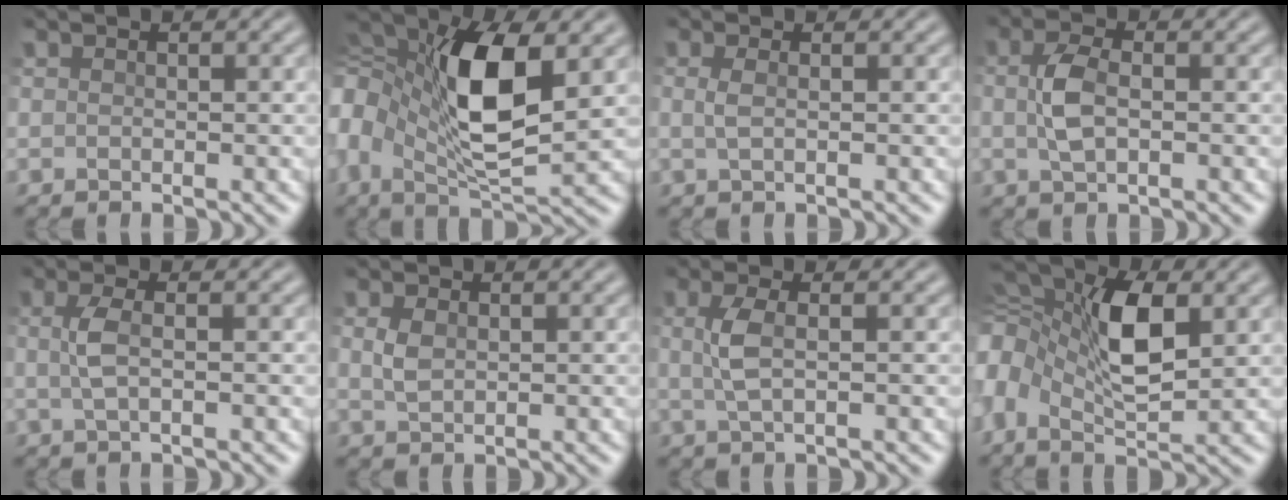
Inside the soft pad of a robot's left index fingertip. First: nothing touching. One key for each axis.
{"total": 12.4, "fx": 2.0, "fy": 6.5, "fz": 10.4, "tx": -0.216, "ty": 0.005, "tz": 0.035}
{"total": 1.2, "fx": 0.0, "fy": 0.3, "fz": 1.2, "tx": -0.031, "ty": 0.001, "tz": 0.002}
{"total": 3.2, "fx": -0.1, "fy": 1.6, "fz": 2.8, "tx": -0.062, "ty": 0.004, "tz": -0.003}
{"total": 2.2, "fx": 0.0, "fy": 0.5, "fz": 2.2, "tx": -0.050, "ty": 0.002, "tz": -0.001}
{"total": 1.6, "fx": 0.2, "fy": 1.0, "fz": 1.2, "tx": -0.029, "ty": 0.003, "tz": 0.004}
{"total": 2.5, "fx": 0.2, "fy": 0.6, "fz": 2.4, "tx": -0.058, "ty": 0.004, "tz": 0.002}
{"total": 9.4, "fx": 1.8, "fy": 4.6, "fz": 8.0, "tx": -0.169, "ty": 0.014, "tz": 0.019}